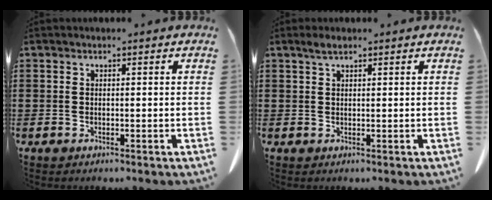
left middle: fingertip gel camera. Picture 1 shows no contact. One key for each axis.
{"total": 1.5, "fx": 1.0, "fy": 0.3, "fz": 1.1, "tx": -0.023, "ty": 0.001, "tz": 0.018}